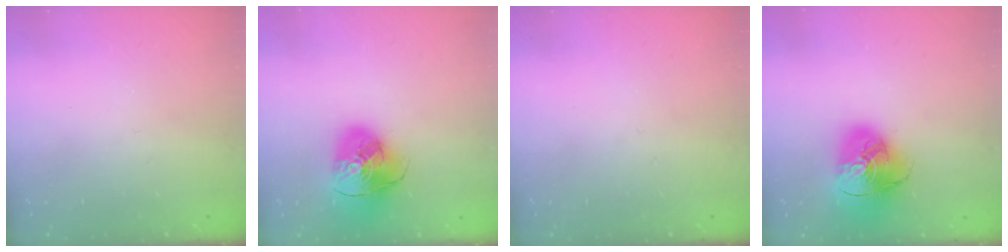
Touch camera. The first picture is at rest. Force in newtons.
{"total": 14.9, "press": 14.7, "slide": 2.0}
{"total": 0.0}
{"total": 16.9, "press": 16.8, "slide": 2.0}